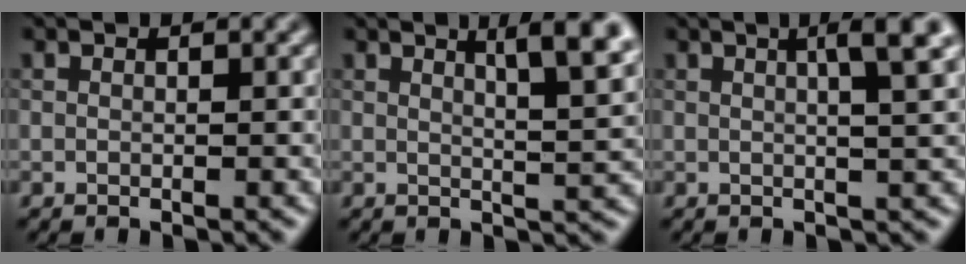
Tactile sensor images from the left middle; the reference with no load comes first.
{"total": 5.7, "force": [2.8, 1.5, 4.7], "torque": [-0.043, 0.011, 0.034]}
{"total": 4.3, "force": [1.5, 0.9, 4.0], "torque": [-0.047, 0.014, 0.016]}